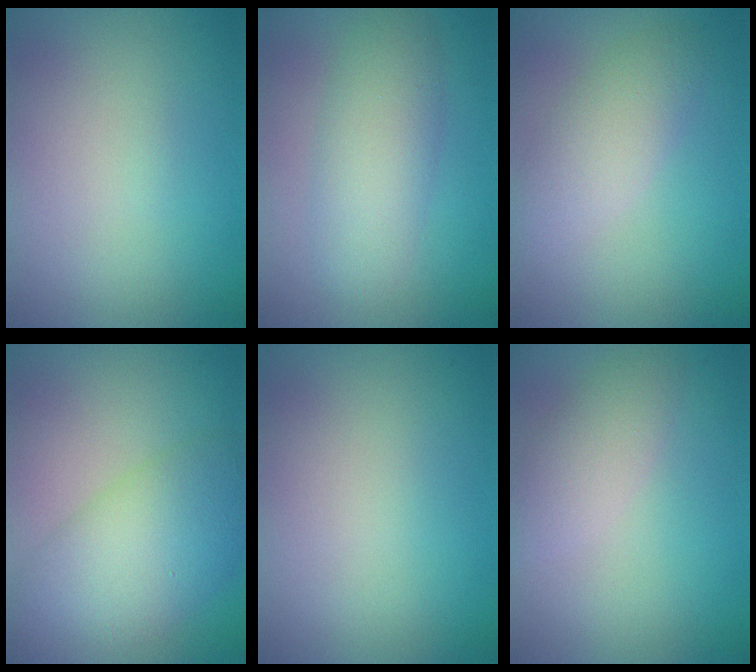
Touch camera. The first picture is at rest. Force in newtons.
{"total": 5.3, "press": 5.3, "slide": 0.1}
{"total": 3.2, "press": 3.2, "slide": 0.3}
{"total": 7.3, "press": 7.3, "slide": 0.1}
{"total": 0.0}
{"total": 3.4, "press": 3.4, "slide": 0.2}